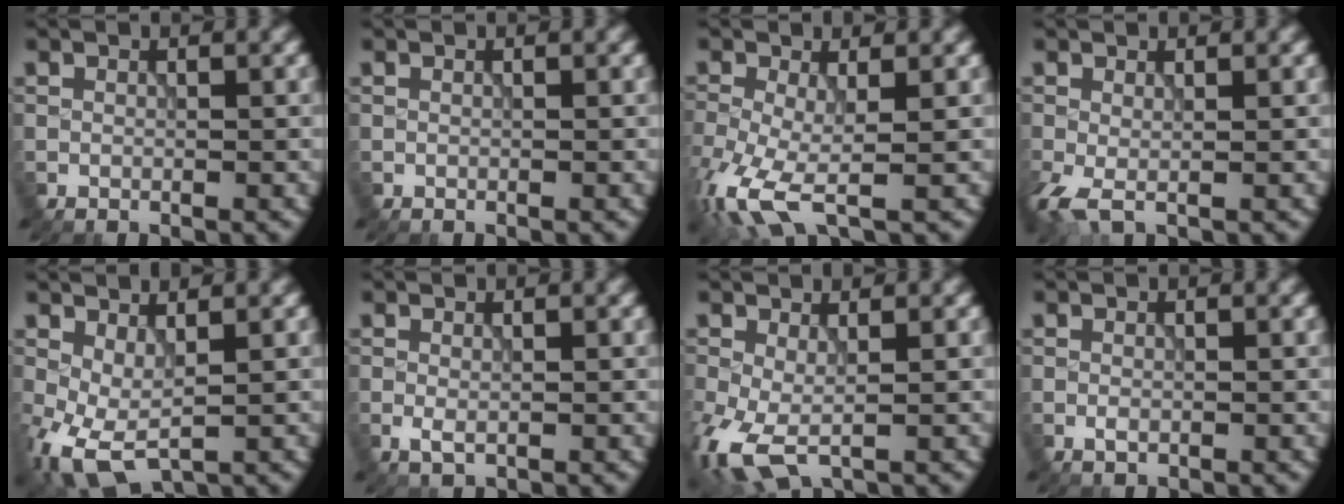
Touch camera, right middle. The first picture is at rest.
{"total": 0.0}
{"total": 6.8, "force": [-2.7, 2.7, 5.6], "torque": [-0.134, -0.018, -0.057]}
{"total": 2.6, "force": [-0.7, 1.1, 2.3], "torque": [-0.063, -0.008, -0.015]}
{"total": 5.3, "force": [-1.1, 2.7, 4.4], "torque": [-0.110, -0.007, -0.018]}
{"total": 1.1, "force": [-0.3, 0.5, 0.9], "torque": [-0.019, -0.005, -0.004]}
{"total": 5.5, "force": [-1.8, 2.7, 4.4], "torque": [-0.116, -0.015, -0.034]}
{"total": 0.7, "force": [-0.3, 0.4, 0.5], "torque": [-0.009, -0.002, -0.006]}